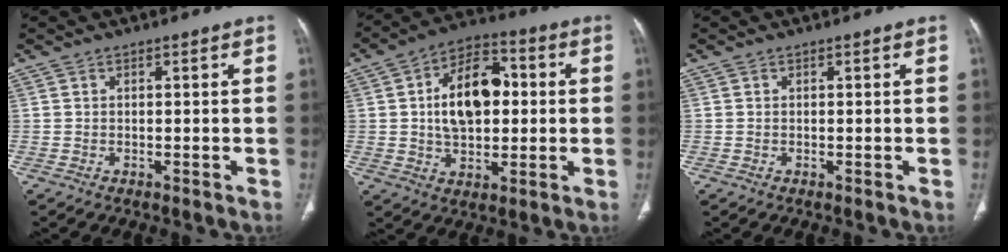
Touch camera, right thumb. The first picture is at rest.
{"total": 15.2, "force": [1.5, 9.6, 11.7], "torque": [-0.161, 0.020, 0.020]}
{"total": 0.0}